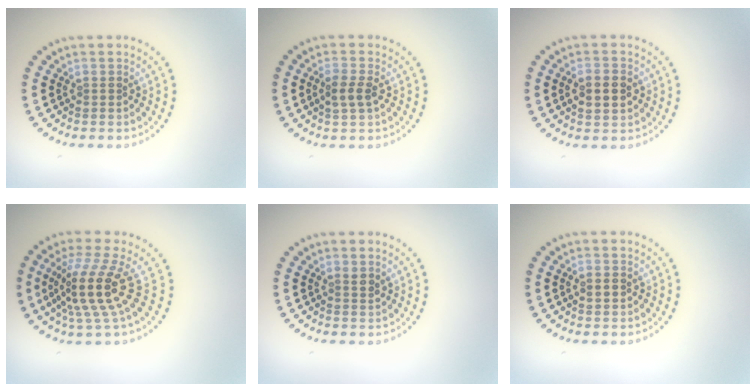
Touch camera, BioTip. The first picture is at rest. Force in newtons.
{"total": 1.8, "press": 1.8, "slide": 0.3}
{"total": 2.5, "press": 2.5, "slide": 0.1}
{"total": 5.0, "press": 3.6, "slide": 3.5}
{"total": 0.9, "press": 0.8, "slide": 0.4}
{"total": 1.7, "press": 1.7, "slide": 0.1}